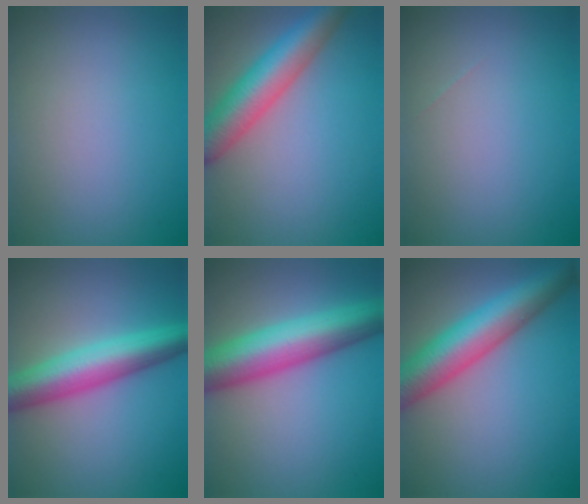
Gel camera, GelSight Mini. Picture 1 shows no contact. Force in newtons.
{"total": 7.1, "press": 7.1, "slide": 0.3}
{"total": 0.0}
{"total": 7.0, "press": 7.0, "slide": 0.1}
{"total": 9.2, "press": 9.1, "slide": 0.2}
{"total": 8.5, "press": 8.5, "slide": 0.2}